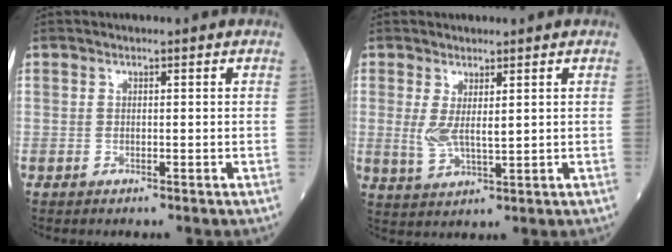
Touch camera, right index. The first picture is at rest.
{"total": 4.2, "force": [1.0, 1.2, 3.9], "torque": [-0.085, -0.005, 0.030]}